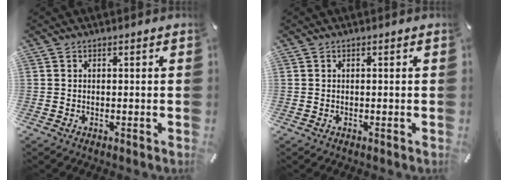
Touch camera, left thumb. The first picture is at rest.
{"total": 0.0}